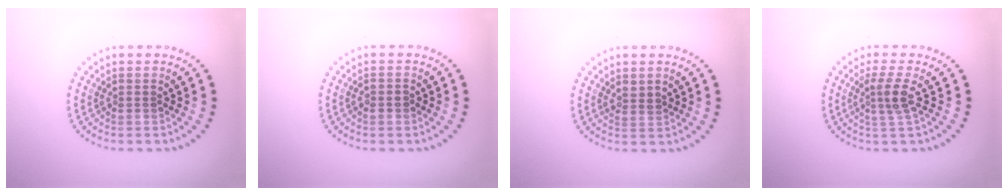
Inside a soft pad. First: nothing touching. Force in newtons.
{"total": 1.1, "press": 1.0, "slide": 0.4}
{"total": 1.1, "press": 1.0, "slide": 0.4}
{"total": 2.4, "press": 1.9, "slide": 1.5}